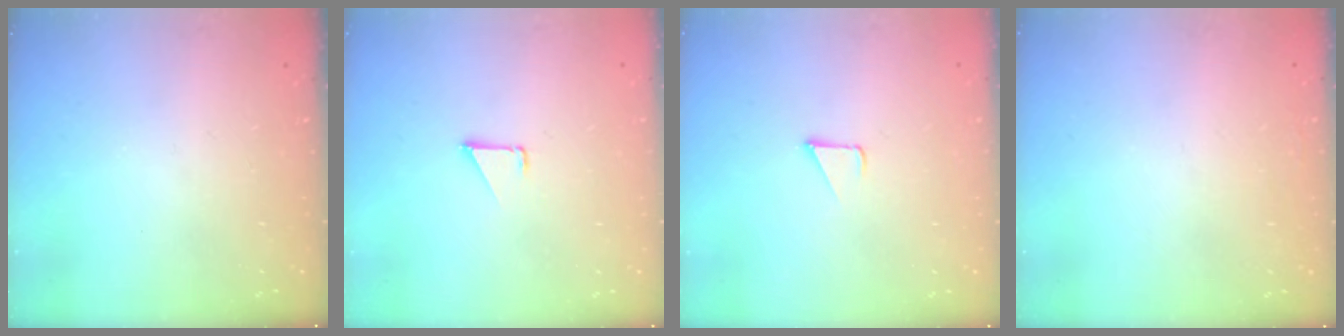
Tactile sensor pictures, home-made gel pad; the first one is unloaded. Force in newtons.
{"total": 1.0, "press": 1.0, "slide": 0.1}
{"total": 1.6, "press": 1.6, "slide": 0.1}
{"total": 1.4, "press": 1.3, "slide": 0.2}